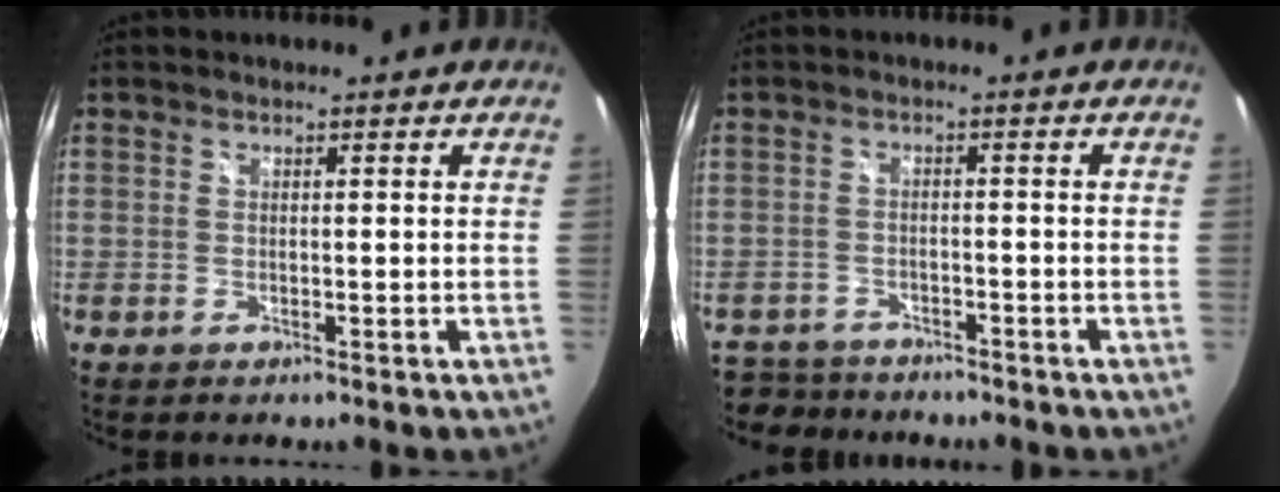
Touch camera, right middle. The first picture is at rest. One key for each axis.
{"total": 8.3, "fx": -7.2, "fy": 3.7, "fz": 1.6, "tx": -0.059, "ty": -0.005, "tz": -0.119}